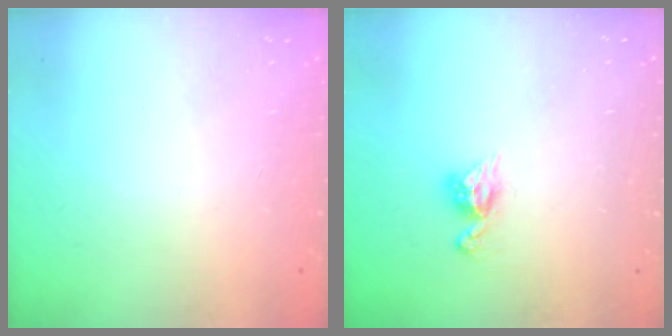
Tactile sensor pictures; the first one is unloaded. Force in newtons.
{"total": 8.7, "press": 8.7, "slide": 0.8}